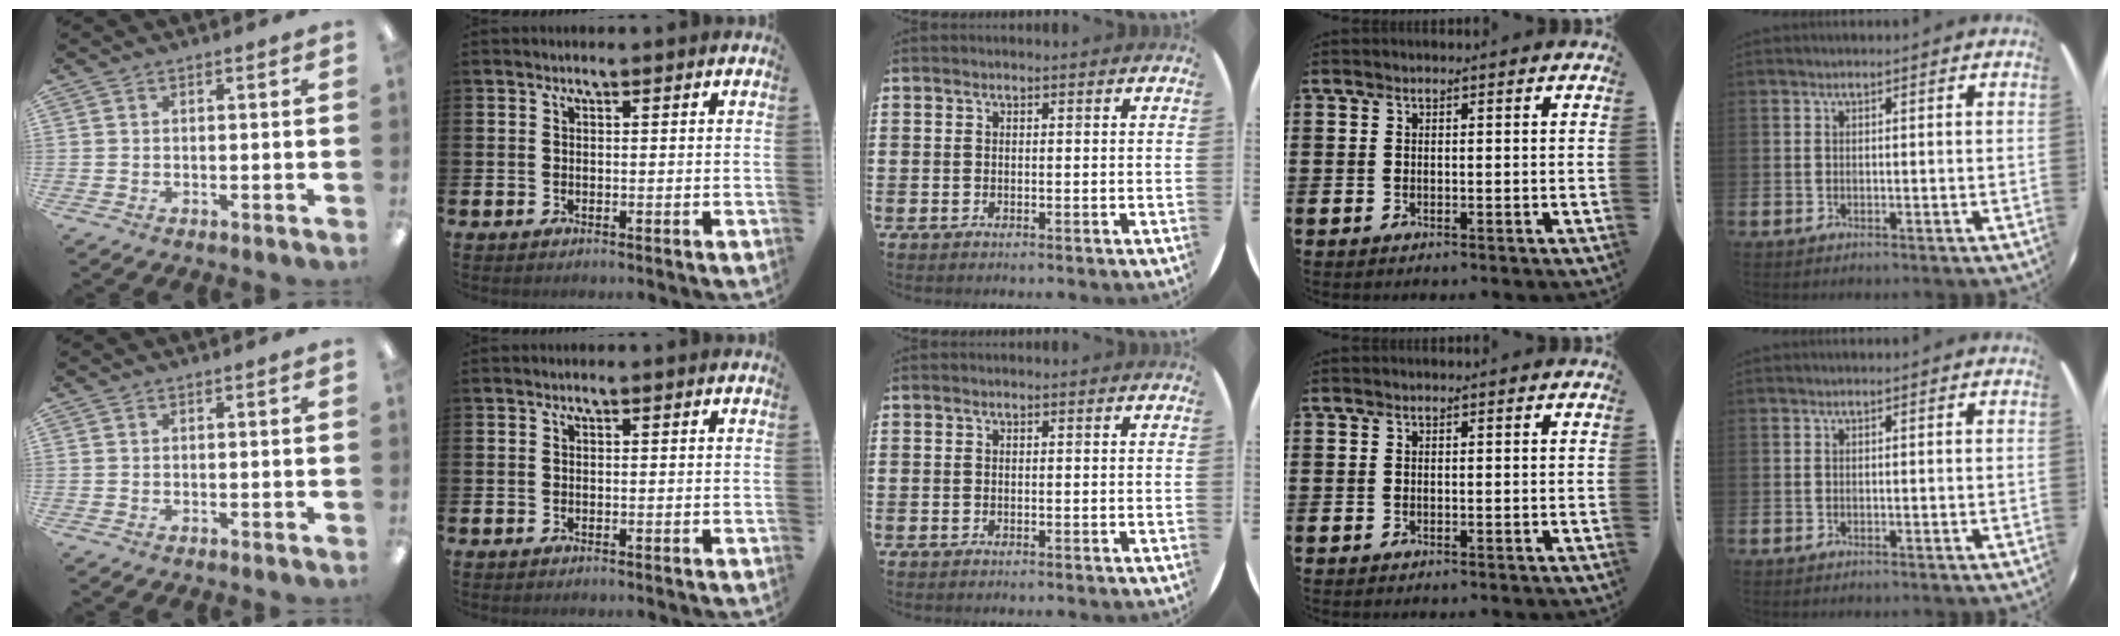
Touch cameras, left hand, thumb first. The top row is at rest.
{}